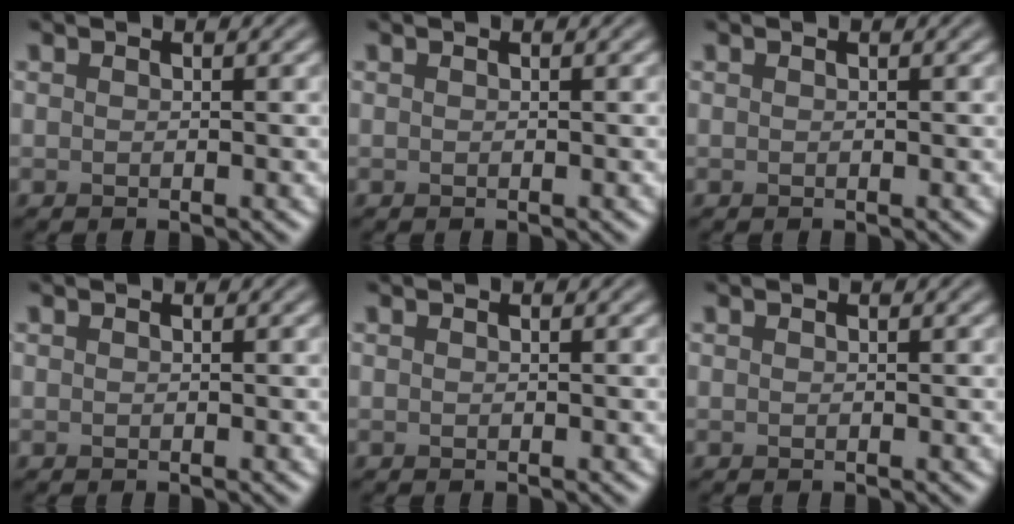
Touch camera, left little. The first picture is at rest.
{"total": 0.0}
{"total": 0.0}
{"total": 0.0}
{"total": 0.0}
{"total": 0.0}